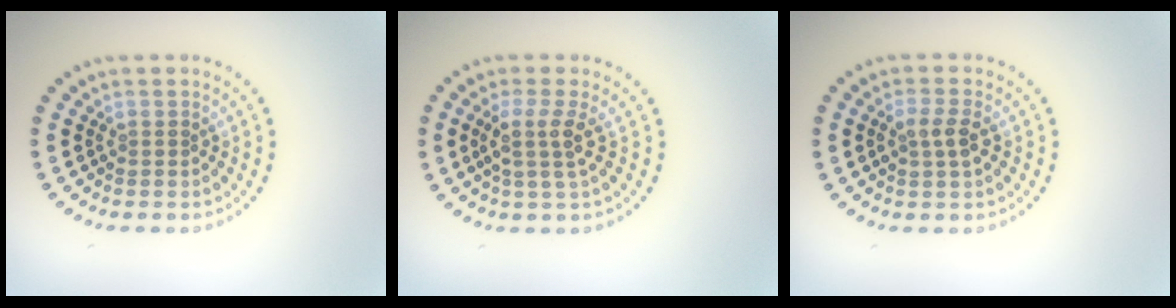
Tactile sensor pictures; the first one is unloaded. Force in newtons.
{"total": 2.6, "press": 1.9, "slide": 1.7}
{"total": 2.0, "press": 2.0, "slide": 0.5}